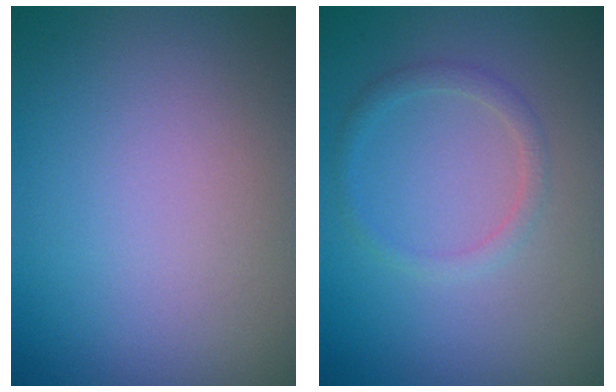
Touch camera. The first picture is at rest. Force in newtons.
{"total": 1.4, "press": 1.4, "slide": 0.1}